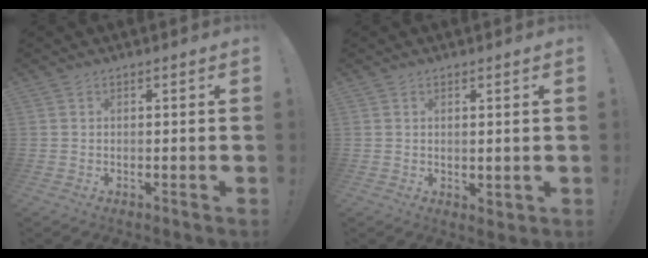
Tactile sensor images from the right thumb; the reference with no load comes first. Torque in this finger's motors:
{"motor_torque": [-0.31, 0.18, 0.11, 0.10, -0.03]}